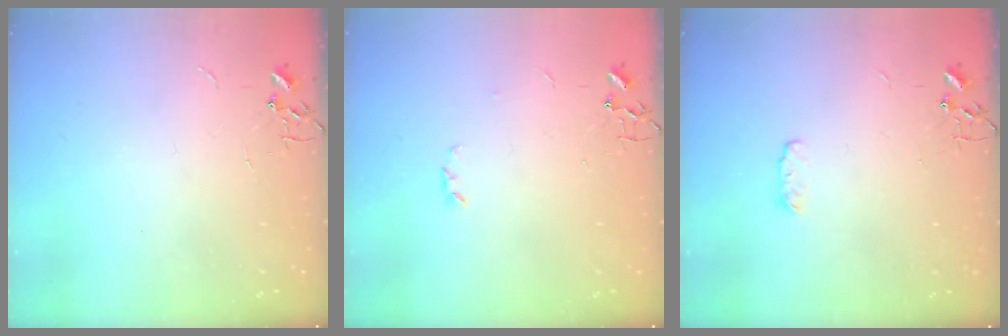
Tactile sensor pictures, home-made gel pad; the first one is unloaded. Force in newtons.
{"total": 2.8, "press": 2.7, "slide": 0.5}
{"total": 4.2, "press": 4.1, "slide": 0.6}